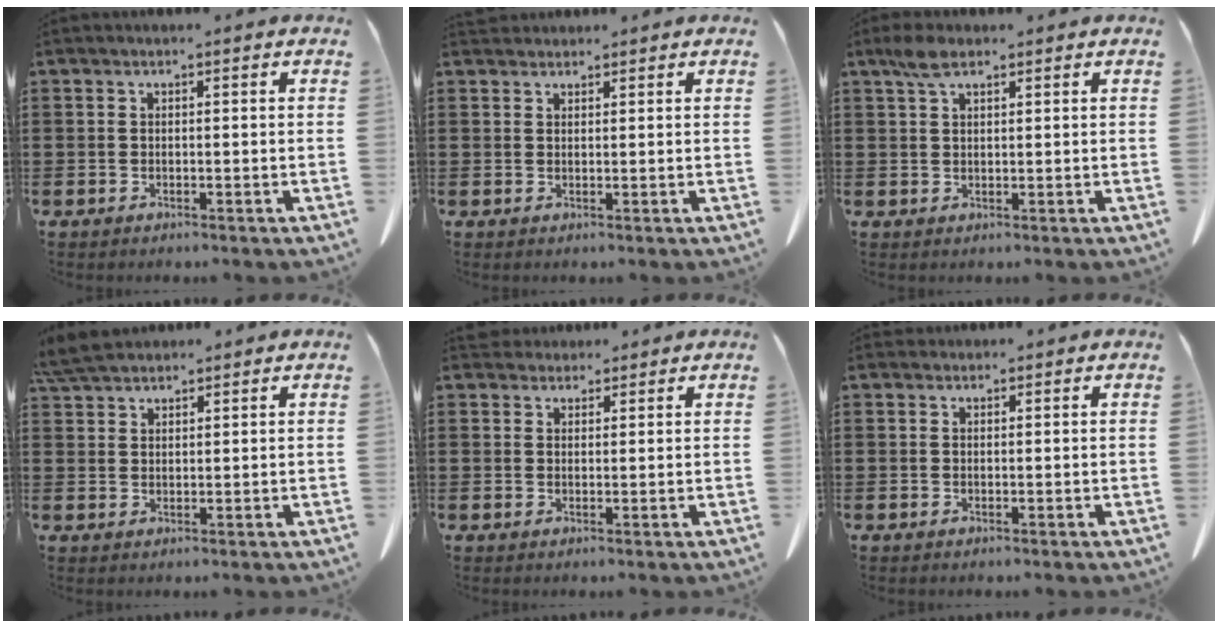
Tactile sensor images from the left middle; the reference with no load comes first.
{"total": 1.6, "force": [1.5, 0.5, 0.1], "torque": [-0.006, -0.001, 0.031]}
{"total": 3.4, "force": [2.1, 1.3, 2.4], "torque": [-0.053, 0.003, 0.039]}
{"total": 4.8, "force": [4.4, 1.0, 1.8], "torque": [-0.047, -0.006, 0.085]}
{"total": 2.5, "force": [2.4, 0.9, 0.1], "torque": [-0.009, -0.002, 0.047]}
{"total": 0.9, "force": [0.8, 0.3, 0.0], "torque": [-0.003, -0.001, 0.018]}